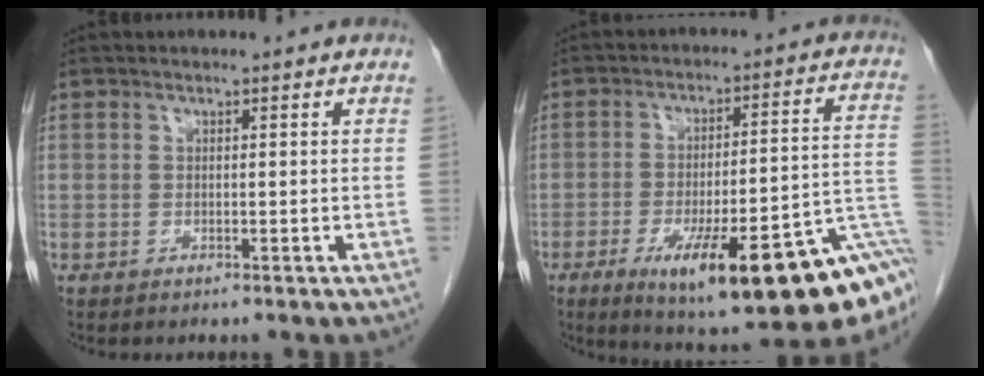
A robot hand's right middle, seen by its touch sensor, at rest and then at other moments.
{"total": 24.7, "force": [-13.0, 4.0, 20.6], "torque": [-0.193, 0.008, -0.185]}